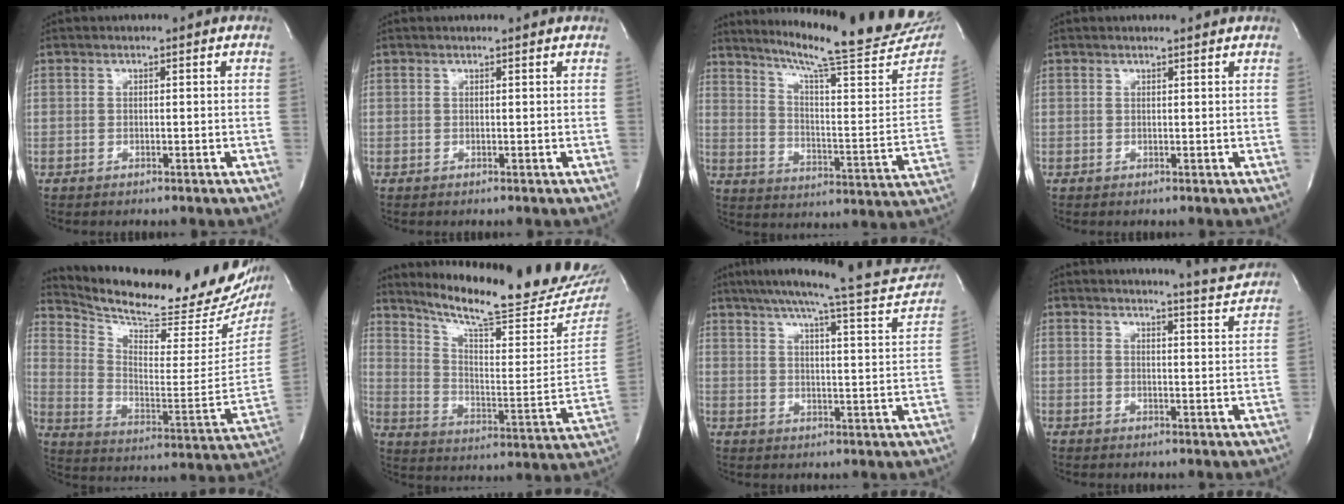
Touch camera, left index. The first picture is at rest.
{"total": 2.3, "force": [2.2, 0.1, 0.5], "torque": [-0.012, 0.010, 0.019]}
{"total": 27.2, "force": [23.8, 1.1, 13.1], "torque": [-0.201, -0.092, 0.308]}
{"total": 2.1, "force": [2.0, -0.1, 0.5], "torque": [-0.011, 0.004, 0.022]}
{"total": 26.0, "force": [23.1, 3.9, 11.4], "torque": [-0.192, -0.086, 0.318]}
{"total": 23.2, "force": [20.9, 1.2, 10.0], "torque": [-0.160, -0.086, 0.286]}
{"total": 17.6, "force": [16.2, 0.7, 7.0], "torque": [-0.105, -0.030, 0.207]}
{"total": 6.8, "force": [6.7, -0.7, 0.6], "torque": [-0.021, -0.033, 0.076]}